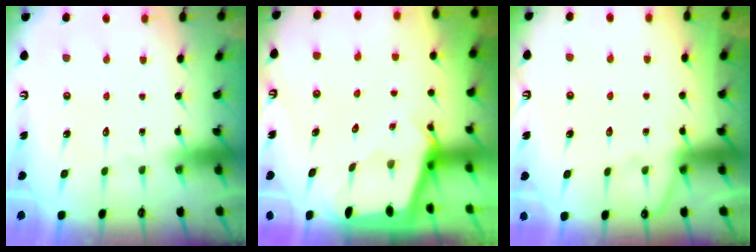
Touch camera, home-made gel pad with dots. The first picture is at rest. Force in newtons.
{"total": 2.1, "press": 2.1, "slide": 0.2}
{"total": 3.4, "press": 3.4, "slide": 0.5}